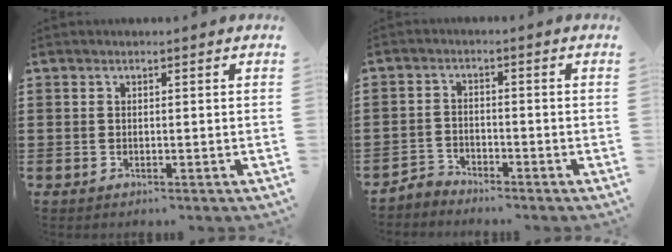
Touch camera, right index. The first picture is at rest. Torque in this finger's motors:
{"motor_torque": [-0.65, 0.26, -0.70, -0.21]}